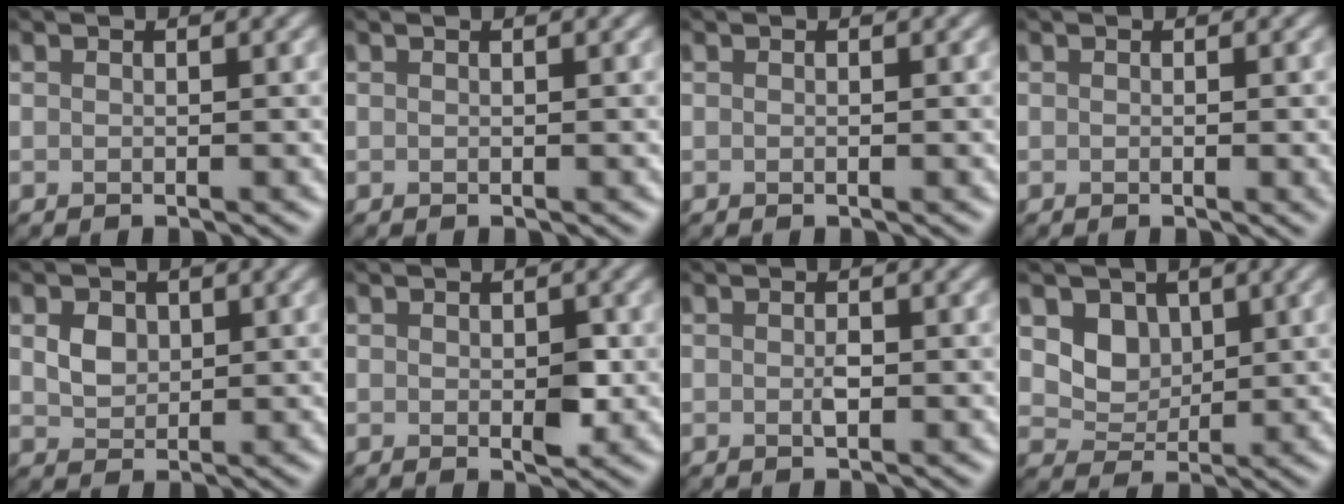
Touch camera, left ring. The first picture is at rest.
{"total": 0.0}
{"total": 0.0}
{"total": 2.2, "force": [-0.1, 0.7, 2.0], "torque": [-0.017, 0.003, -0.005]}
{"total": 2.0, "force": [0.5, 1.7, 1.0], "torque": [-0.027, 0.000, 0.012]}
{"total": 1.6, "force": [-0.2, 1.0, 1.3], "torque": [-0.025, -0.004, 0.001]}
{"total": 0.9, "force": [-0.3, 0.4, 0.7], "torque": [-0.018, 0.000, -0.007]}
{"total": 3.2, "force": [1.1, 2.6, 1.4], "torque": [-0.036, -0.012, 0.019]}